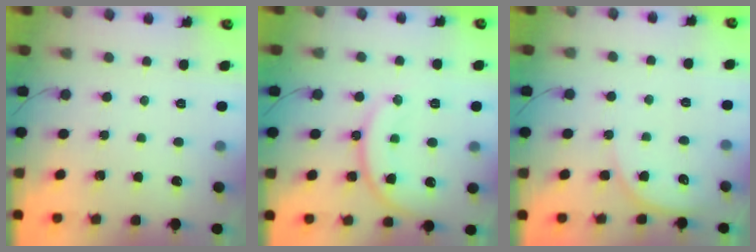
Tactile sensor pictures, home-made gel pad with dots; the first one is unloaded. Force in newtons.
{"total": 12.9, "press": 12.9, "slide": 0.4}
{"total": 5.4, "press": 5.4, "slide": 0.4}